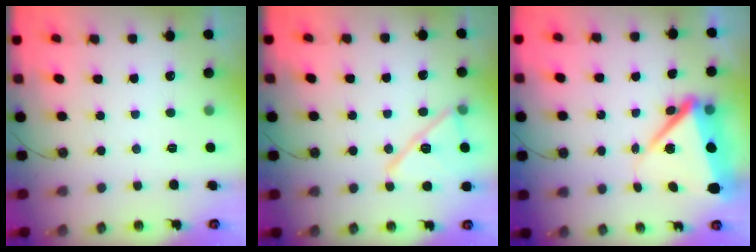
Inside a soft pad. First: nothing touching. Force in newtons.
{"total": 14.2, "press": 13.4, "slide": 4.7}
{"total": 10.1, "press": 10.0, "slide": 1.0}